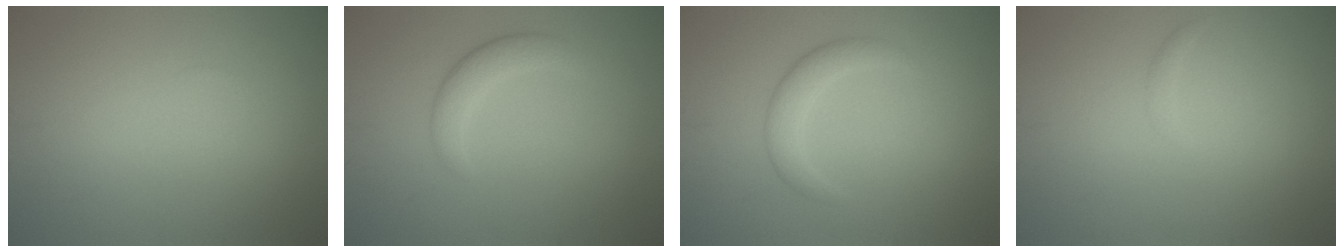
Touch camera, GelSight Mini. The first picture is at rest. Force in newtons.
{"total": 2.5, "press": 2.5, "slide": 0.2}
{"total": 2.4, "press": 2.4, "slide": 0.2}
{"total": 0.6, "press": 0.6, "slide": 0.1}